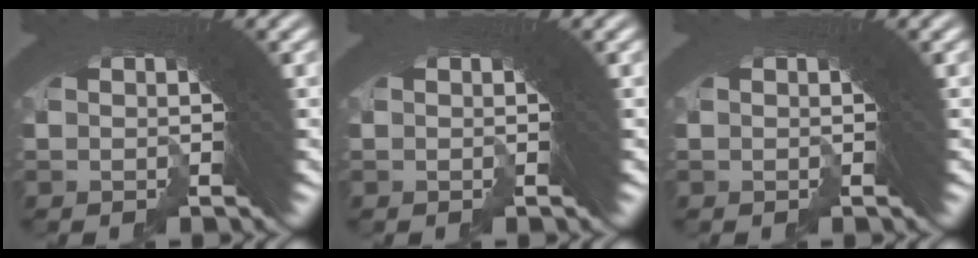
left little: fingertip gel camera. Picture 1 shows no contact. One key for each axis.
{"total": 0.0}
{"total": 0.0}